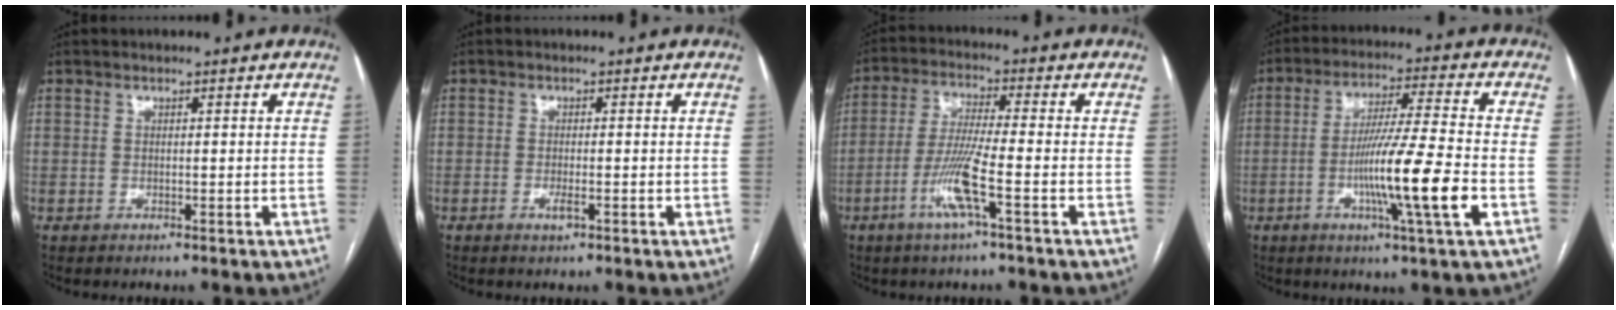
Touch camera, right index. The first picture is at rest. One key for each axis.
{"total": 1.5, "fx": -0.7, "fy": 0.3, "fz": 1.3, "tx": -0.022, "ty": -0.001, "tz": -0.012}
{"total": 8.2, "fx": -3.4, "fy": -0.4, "fz": 7.4, "tx": -0.151, "ty": -0.007, "tz": -0.070}
{"total": 13.2, "fx": -3.6, "fy": -1.0, "fz": 12.6, "tx": -0.227, "ty": -0.014, "tz": -0.069}